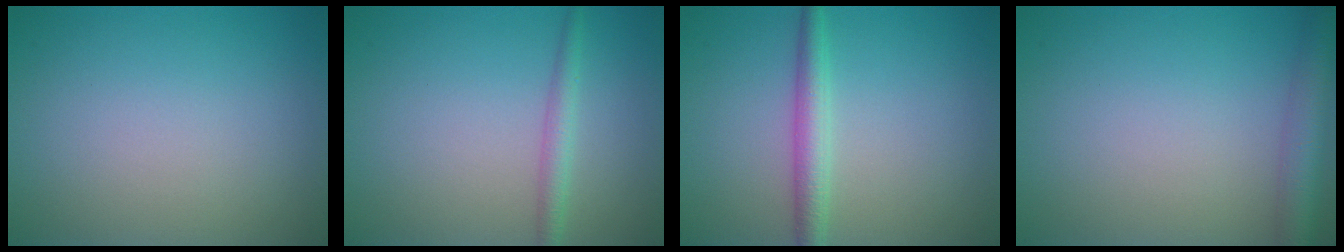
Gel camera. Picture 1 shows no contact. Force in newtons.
{"total": 1.9, "press": 1.8, "slide": 0.1}
{"total": 2.7, "press": 2.7, "slide": 0.0}
{"total": 3.8, "press": 3.8, "slide": 0.2}